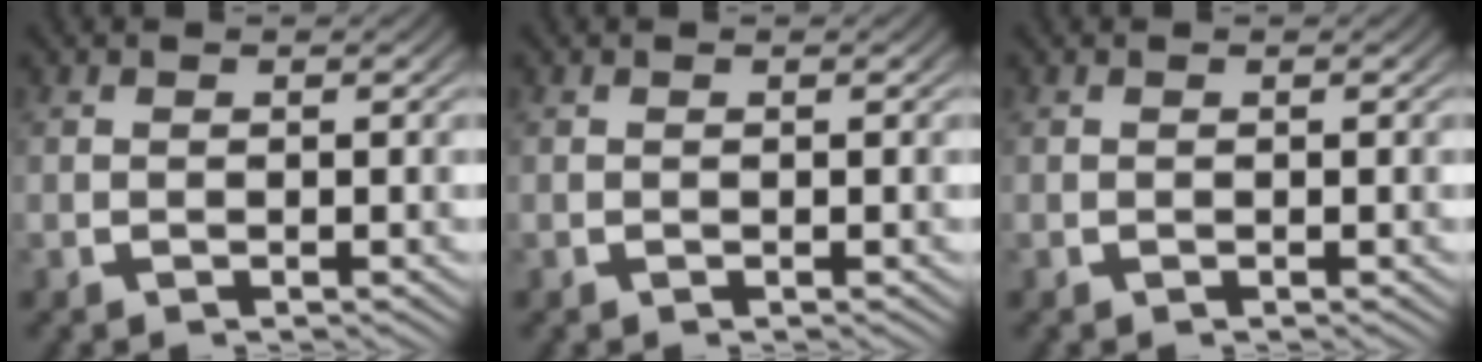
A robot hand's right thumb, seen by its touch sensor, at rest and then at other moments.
{"total": 0.0}
{"total": 0.0}